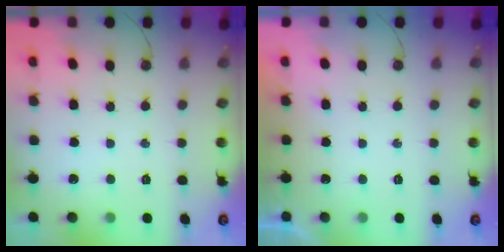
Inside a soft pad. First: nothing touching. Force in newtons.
{"total": 0.0}